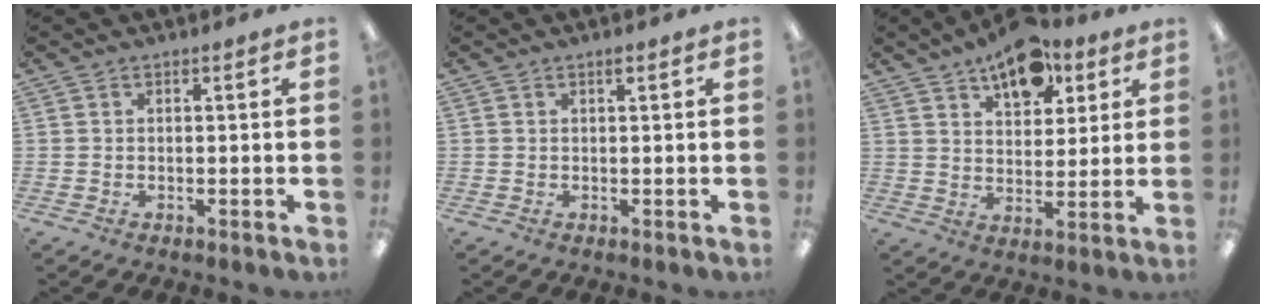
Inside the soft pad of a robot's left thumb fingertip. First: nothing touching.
{"total": 0.9, "force": [0.6, 0.1, 0.7], "torque": [-0.015, 0.001, 0.011]}
{"total": 13.3, "force": [8.5, 7.3, 7.1], "torque": [-0.088, -0.040, 0.148]}